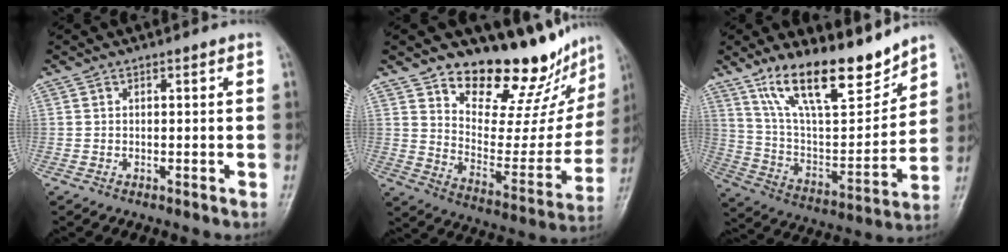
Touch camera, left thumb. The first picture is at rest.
{"total": 19.6, "force": [16.4, 7.0, 8.0], "torque": [-0.053, -0.128, 0.240]}
{"total": 19.3, "force": [14.1, 6.3, 11.6], "torque": [-0.155, -0.079, 0.254]}